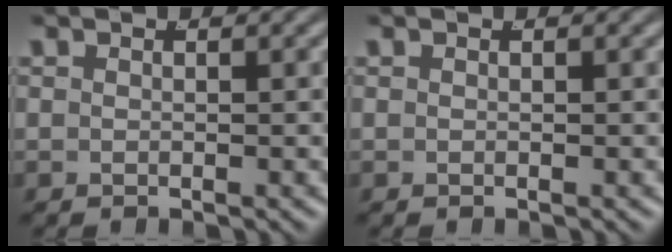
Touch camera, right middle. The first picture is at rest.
{"total": 0.0}